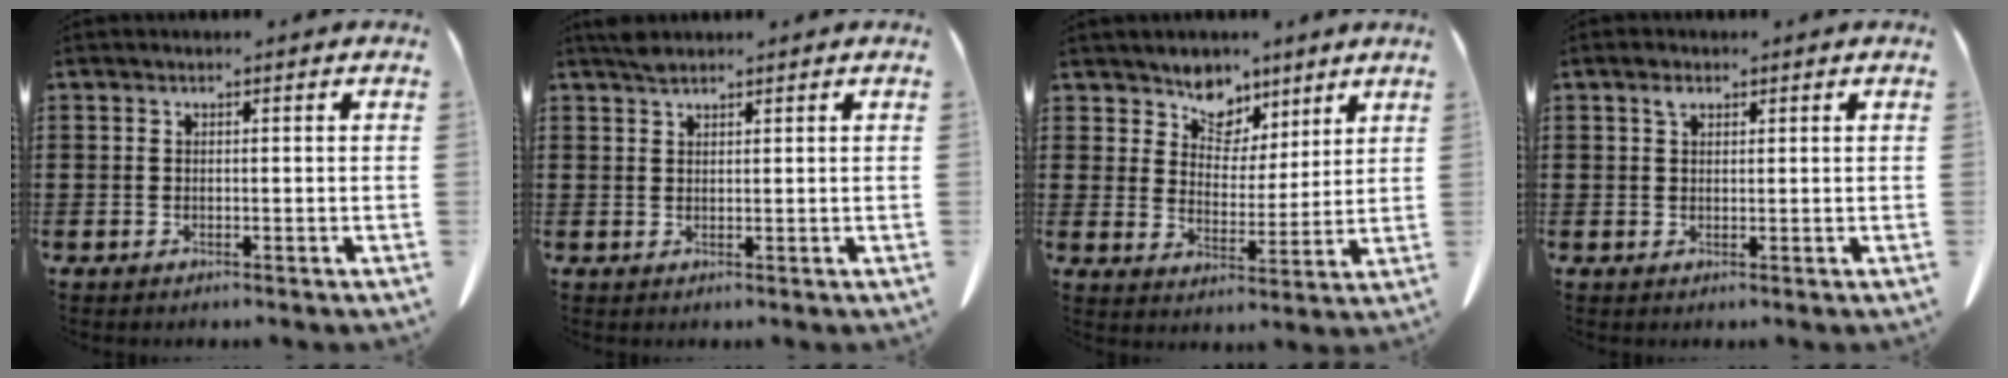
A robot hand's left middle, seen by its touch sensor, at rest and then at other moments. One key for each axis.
{"total": 1.6, "fx": 1.3, "fy": 0.4, "fz": 0.8, "tx": -0.020, "ty": -0.001, "tz": 0.025}
{"total": 6.3, "fx": 4.8, "fy": 4.0, "fz": 0.5, "tx": -0.047, "ty": -0.027, "tz": 0.087}
{"total": 1.5, "fx": 0.7, "fy": 0.8, "fz": 1.0, "tx": -0.015, "ty": 0.000, "tz": 0.011}